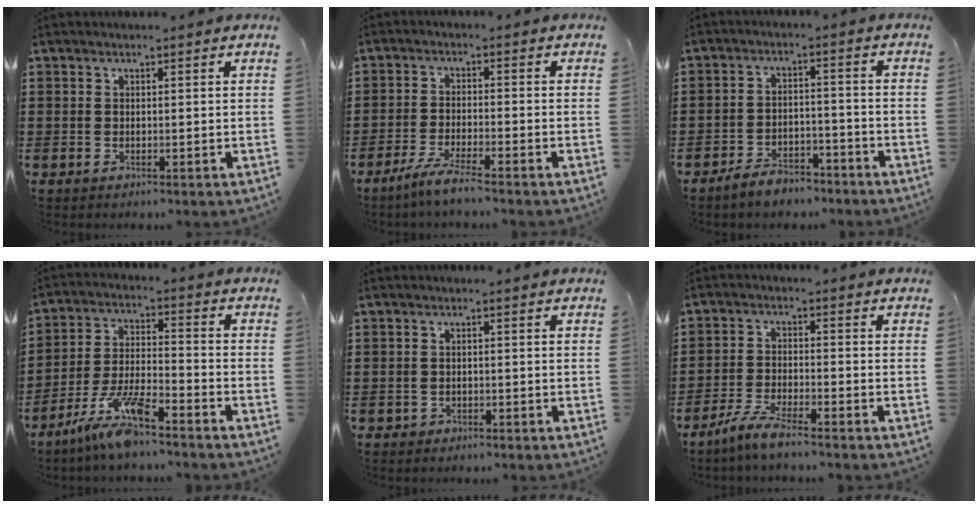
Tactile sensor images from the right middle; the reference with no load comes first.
{"total": 4.4, "force": [-3.6, -0.1, 2.5], "torque": [-0.055, -0.010, -0.070]}
{"total": 4.5, "force": [-4.3, 1.1, 1.0], "torque": [-0.023, 0.010, -0.087]}
{"total": 9.2, "force": [-7.4, 1.3, 5.4], "torque": [-0.119, -0.001, -0.143]}
{"total": 1.1, "force": [-0.8, 0.7, 0.0], "torque": [-0.003, 0.002, -0.020]}
{"total": 5.0, "force": [-4.3, 0.2, 2.5], "torque": [-0.062, -0.008, -0.085]}